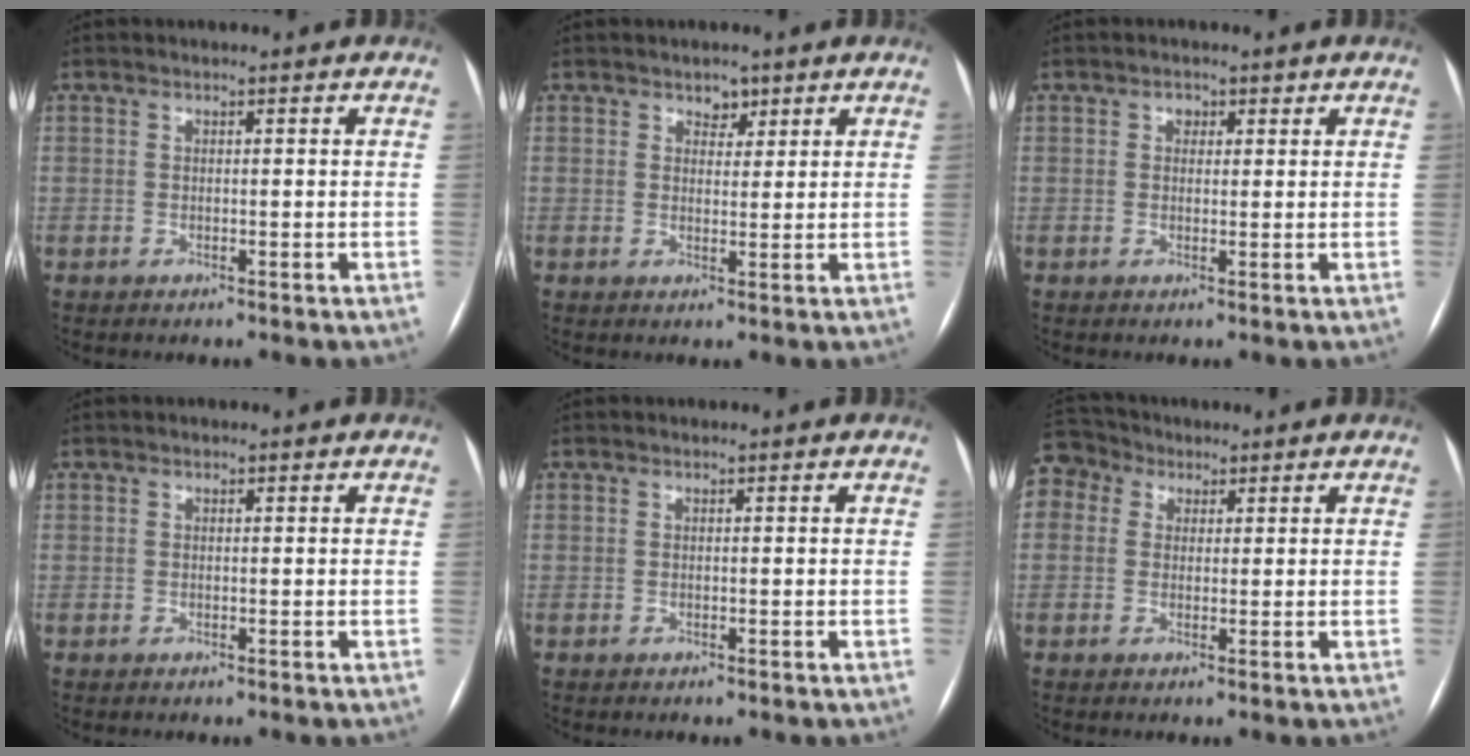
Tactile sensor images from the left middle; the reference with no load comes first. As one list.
[{"total": 2.3, "force": [1.6, 1.4, 0.9], "torque": [-0.009, 0.000, 0.024]}, {"total": 1.5, "force": [0.7, 1.2, 0.6], "torque": [-0.008, 0.006, 0.009]}, {"total": 0.0}, {"total": 0.0}, {"total": 8.9, "force": [4.0, 7.4, 2.8], "torque": [-0.078, 0.048, 0.077]}]